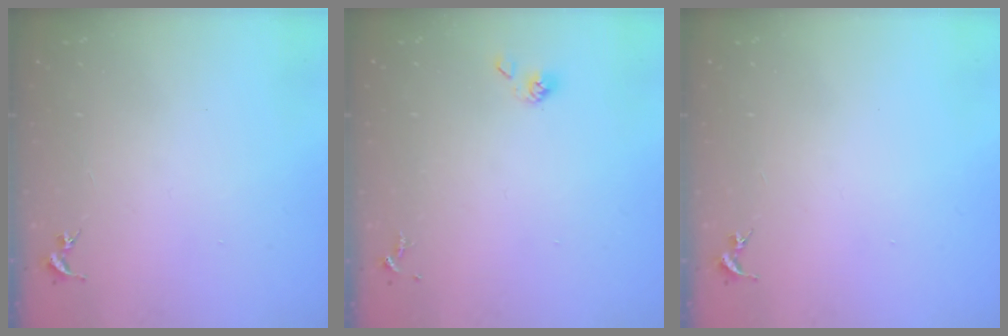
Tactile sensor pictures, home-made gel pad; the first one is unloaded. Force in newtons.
{"total": 4.2, "press": 4.0, "slide": 1.1}
{"total": 0.0}